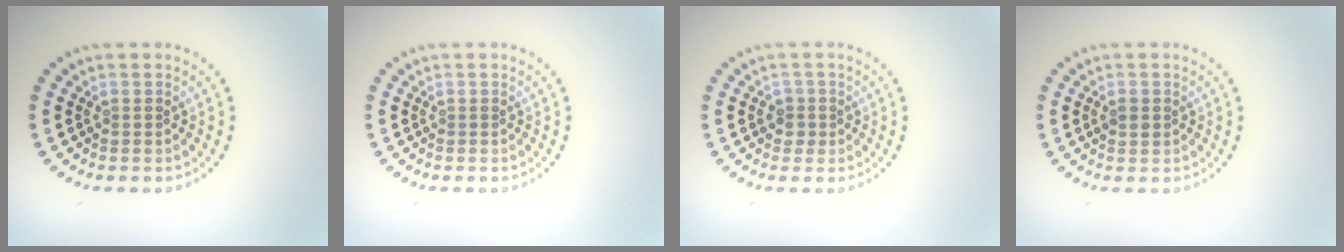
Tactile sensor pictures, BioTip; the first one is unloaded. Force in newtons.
{"total": 0.0}
{"total": 1.4, "press": 1.2, "slide": 0.8}
{"total": 1.0, "press": 1.0, "slide": 0.1}